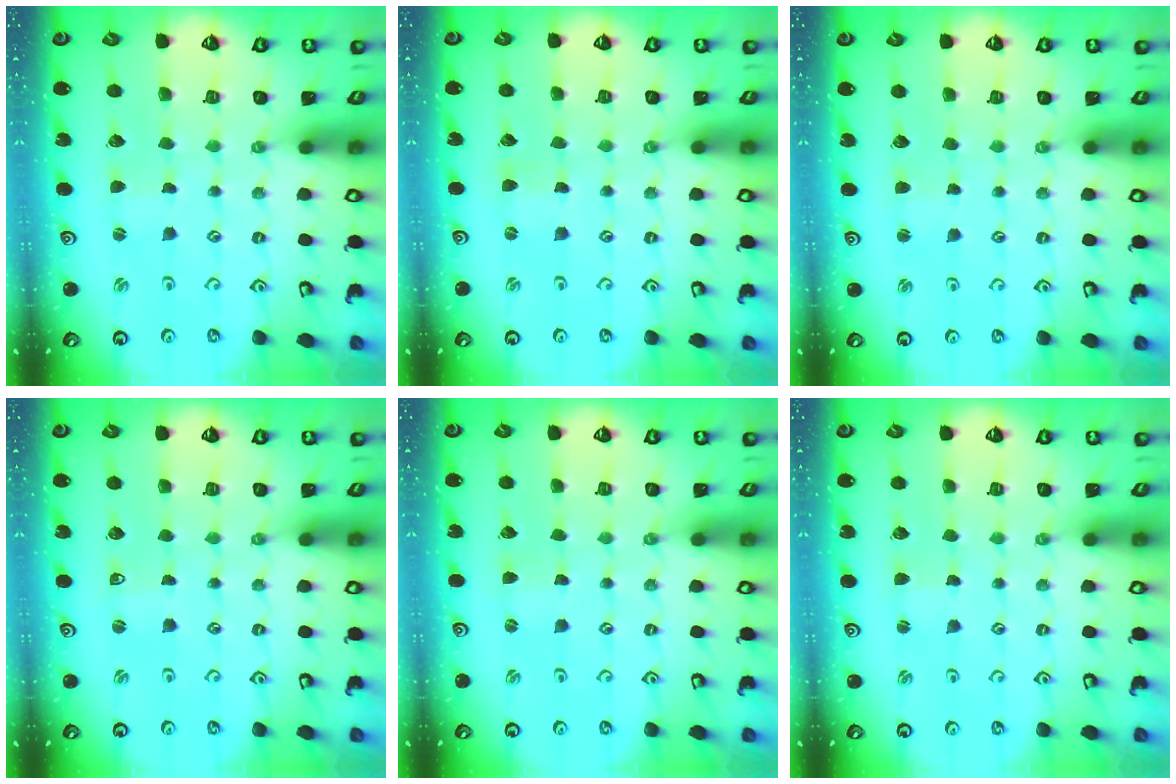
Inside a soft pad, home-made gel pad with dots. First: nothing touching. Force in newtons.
{"total": 0.0}
{"total": 1.6, "press": 1.6, "slide": 0.3}
{"total": 1.2, "press": 1.2, "slide": 0.0}
{"total": 1.3, "press": 1.2, "slide": 0.2}
{"total": 1.6, "press": 1.6, "slide": 0.3}